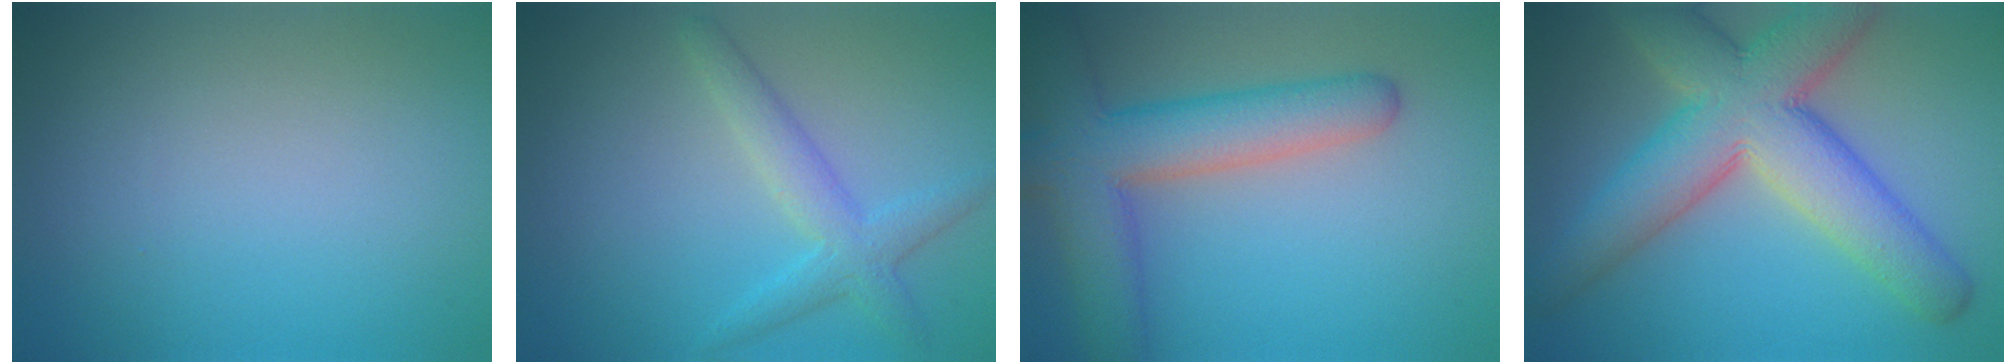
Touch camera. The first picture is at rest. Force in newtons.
{"total": 3.3, "press": 3.3, "slide": 0.1}
{"total": 7.6, "press": 7.5, "slide": 0.4}
{"total": 10.2, "press": 10.2, "slide": 0.8}